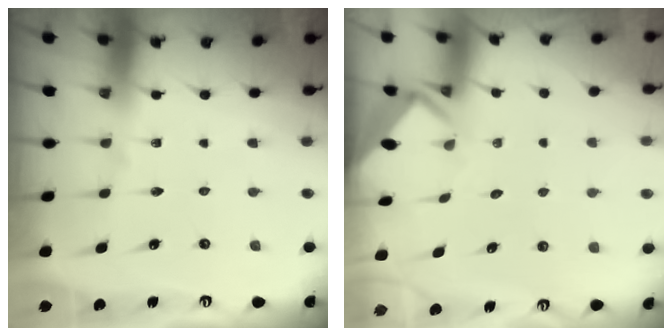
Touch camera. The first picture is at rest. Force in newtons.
{"total": 3.4, "press": 3.4, "slide": 0.3}